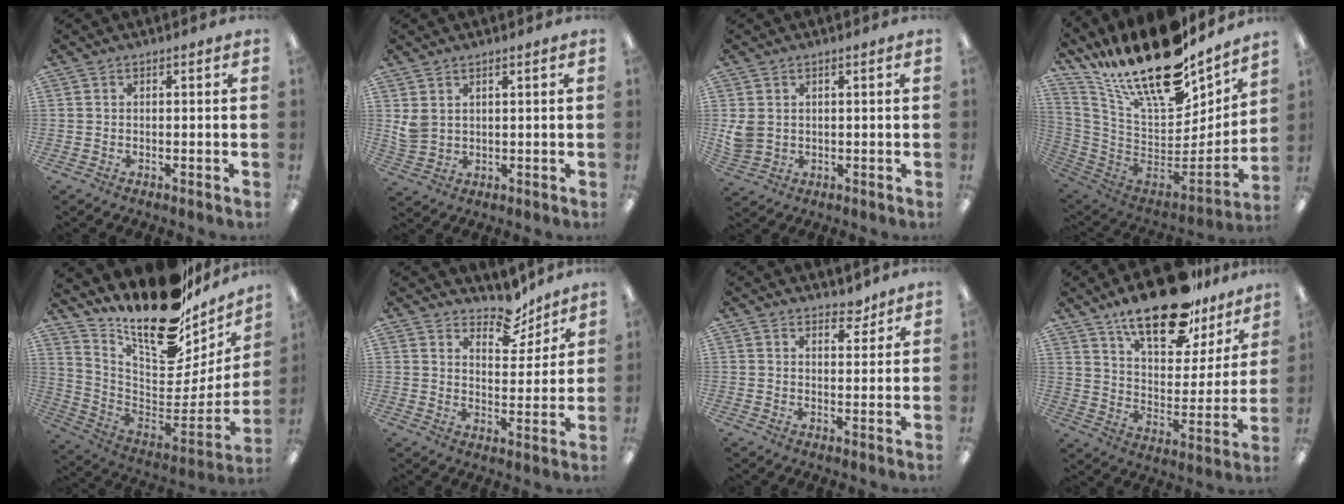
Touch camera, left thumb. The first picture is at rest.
{"total": 3.7, "force": [2.1, 2.6, 1.7], "torque": [-0.037, -0.004, 0.041]}
{"total": 3.9, "force": [1.3, 3.2, 1.9], "torque": [-0.030, 0.003, 0.027]}
{"total": 23.8, "force": [17.3, 8.5, 13.9], "torque": [-0.250, -0.130, 0.297]}
{"total": 19.8, "force": [16.4, 6.9, 8.7], "torque": [-0.132, -0.146, 0.277]}
{"total": 9.1, "force": [7.6, 4.0, 2.8], "torque": [-0.026, -0.057, 0.135]}
{"total": 4.0, "force": [3.5, 1.7, 0.9], "torque": [0.009, -0.027, 0.059]}
{"total": 22.0, "force": [15.9, 9.1, 12.3], "torque": [-0.191, -0.096, 0.272]}